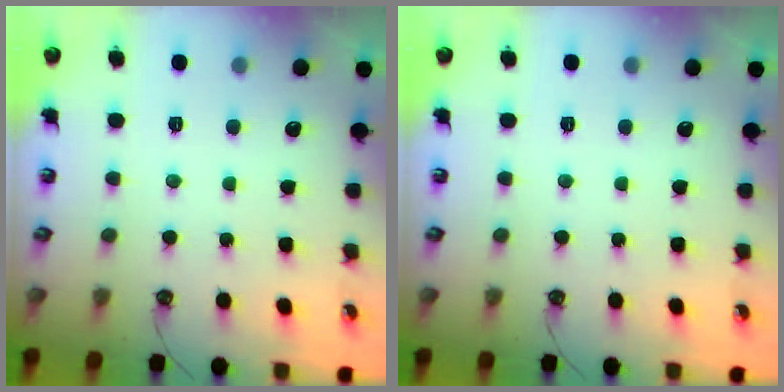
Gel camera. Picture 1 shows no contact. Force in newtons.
{"total": 0.0}